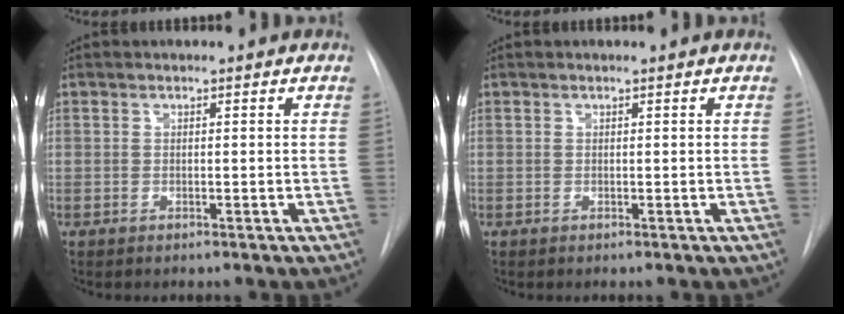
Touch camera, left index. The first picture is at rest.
{"total": 0.0}